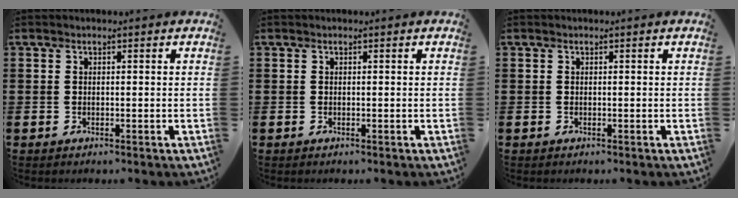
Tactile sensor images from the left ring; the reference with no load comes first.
{"total": 0.0}
{"total": 0.0}